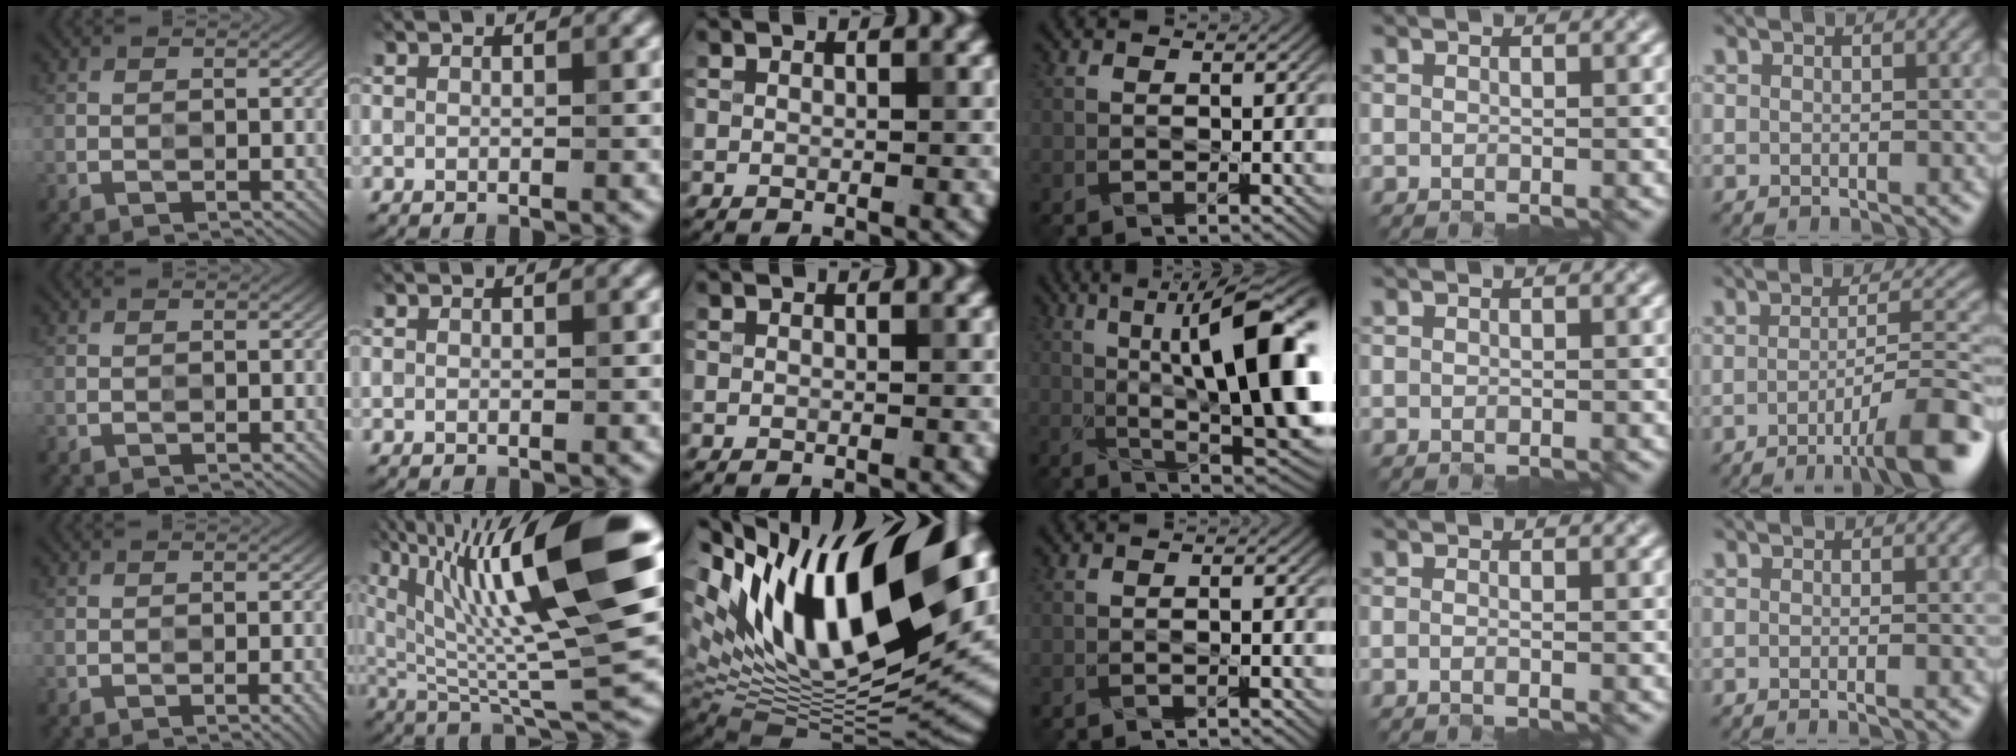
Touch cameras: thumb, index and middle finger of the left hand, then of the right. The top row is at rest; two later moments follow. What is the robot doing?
{"motion": "open", "object": "pencil case"}